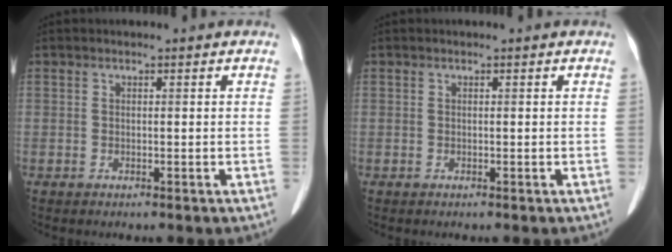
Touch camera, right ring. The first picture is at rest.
{"total": 0.0}